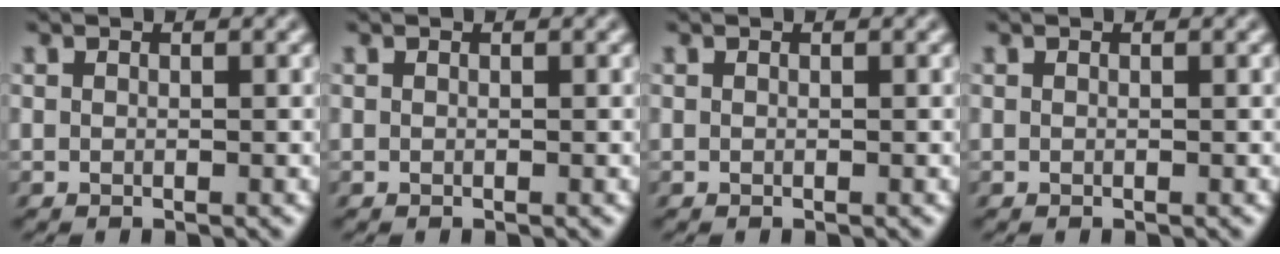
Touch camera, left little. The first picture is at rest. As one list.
[{"total": 0.0}, {"total": 0.0}, {"total": 0.0}]